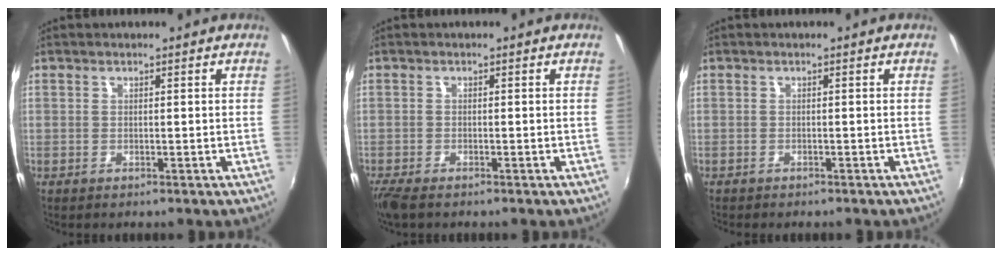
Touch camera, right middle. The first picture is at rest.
{"total": 4.0, "force": [-3.1, 1.0, 2.3], "torque": [-0.054, -0.017, -0.059]}
{"total": 1.2, "force": [-1.1, 0.3, 0.3], "torque": [-0.011, -0.007, -0.017]}